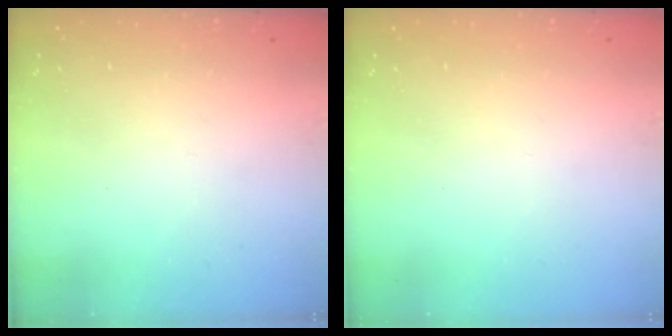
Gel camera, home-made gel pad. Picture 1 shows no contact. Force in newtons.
{"total": 0.0}